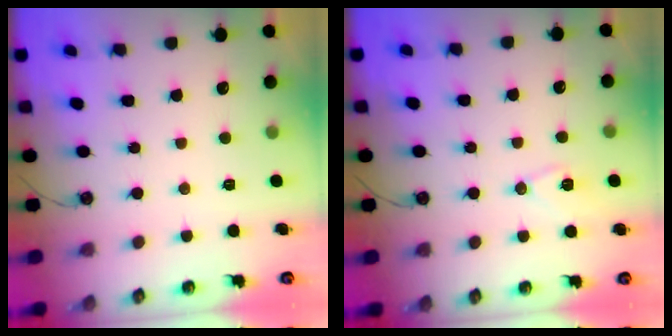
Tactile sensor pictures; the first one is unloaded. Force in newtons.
{"total": 8.5, "press": 8.5, "slide": 0.5}